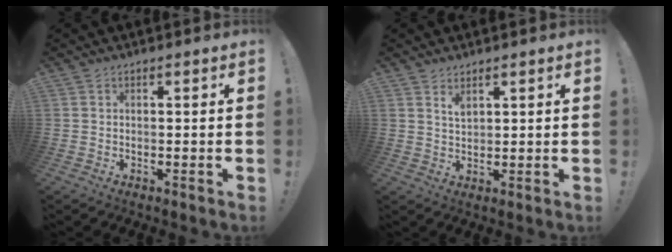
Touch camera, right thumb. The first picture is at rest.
{"total": 2.7, "force": [2.0, 1.0, 1.6], "torque": [-0.011, -0.020, 0.032]}